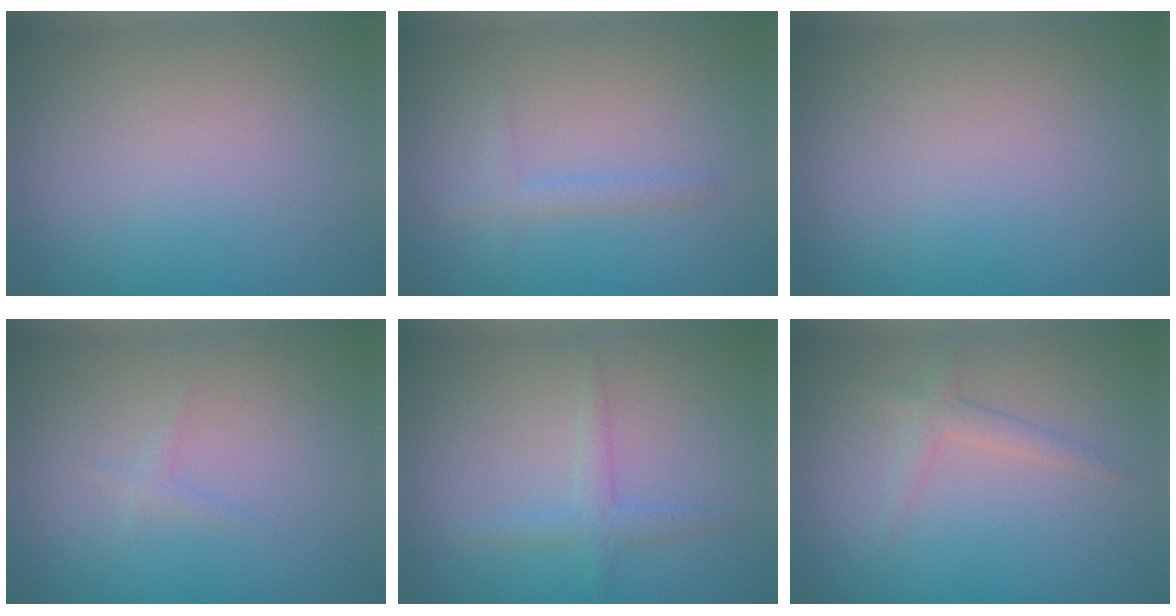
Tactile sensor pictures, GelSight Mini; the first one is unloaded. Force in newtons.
{"total": 1.4, "press": 1.4, "slide": 0.1}
{"total": 0.0}
{"total": 0.7, "press": 0.7, "slide": 0.0}
{"total": 1.7, "press": 1.7, "slide": 0.0}
{"total": 1.6, "press": 1.6, "slide": 0.1}